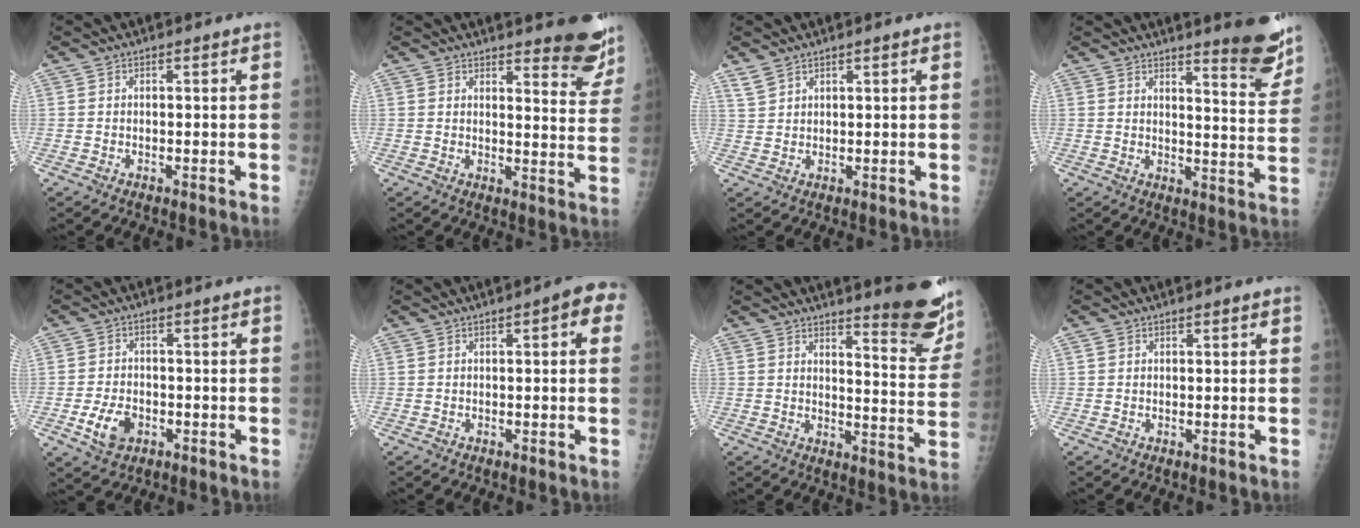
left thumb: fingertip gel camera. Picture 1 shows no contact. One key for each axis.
{"total": 9.9, "fx": 8.5, "fy": 2.5, "fz": 4.3, "tx": -0.015, "ty": -0.068, "tz": 0.087}
{"total": 2.4, "fx": 2.1, "fy": 0.8, "fz": 0.9, "tx": -0.016, "ty": -0.006, "tz": 0.047}
{"total": 9.5, "fx": 7.7, "fy": 1.4, "fz": 5.4, "tx": -0.046, "ty": -0.067, "tz": 0.095}
{"total": 5.9, "fx": -2.2, "fy": 4.0, "fz": 3.7, "tx": -0.064, "ty": 0.008, "tz": -0.037}
{"total": 5.2, "fx": 1.6, "fy": 1.6, "fz": 4.7, "tx": -0.047, "ty": 0.010, "tz": 0.010}
{"total": 13.3, "fx": 10.7, "fy": 2.5, "fz": 7.5, "tx": -0.062, "ty": -0.093, "tz": 0.127}
{"total": 0.8, "fx": 0.4, "fy": 0.6, "fz": 0.3, "tx": -0.003, "ty": 0.001, "tz": 0.008}